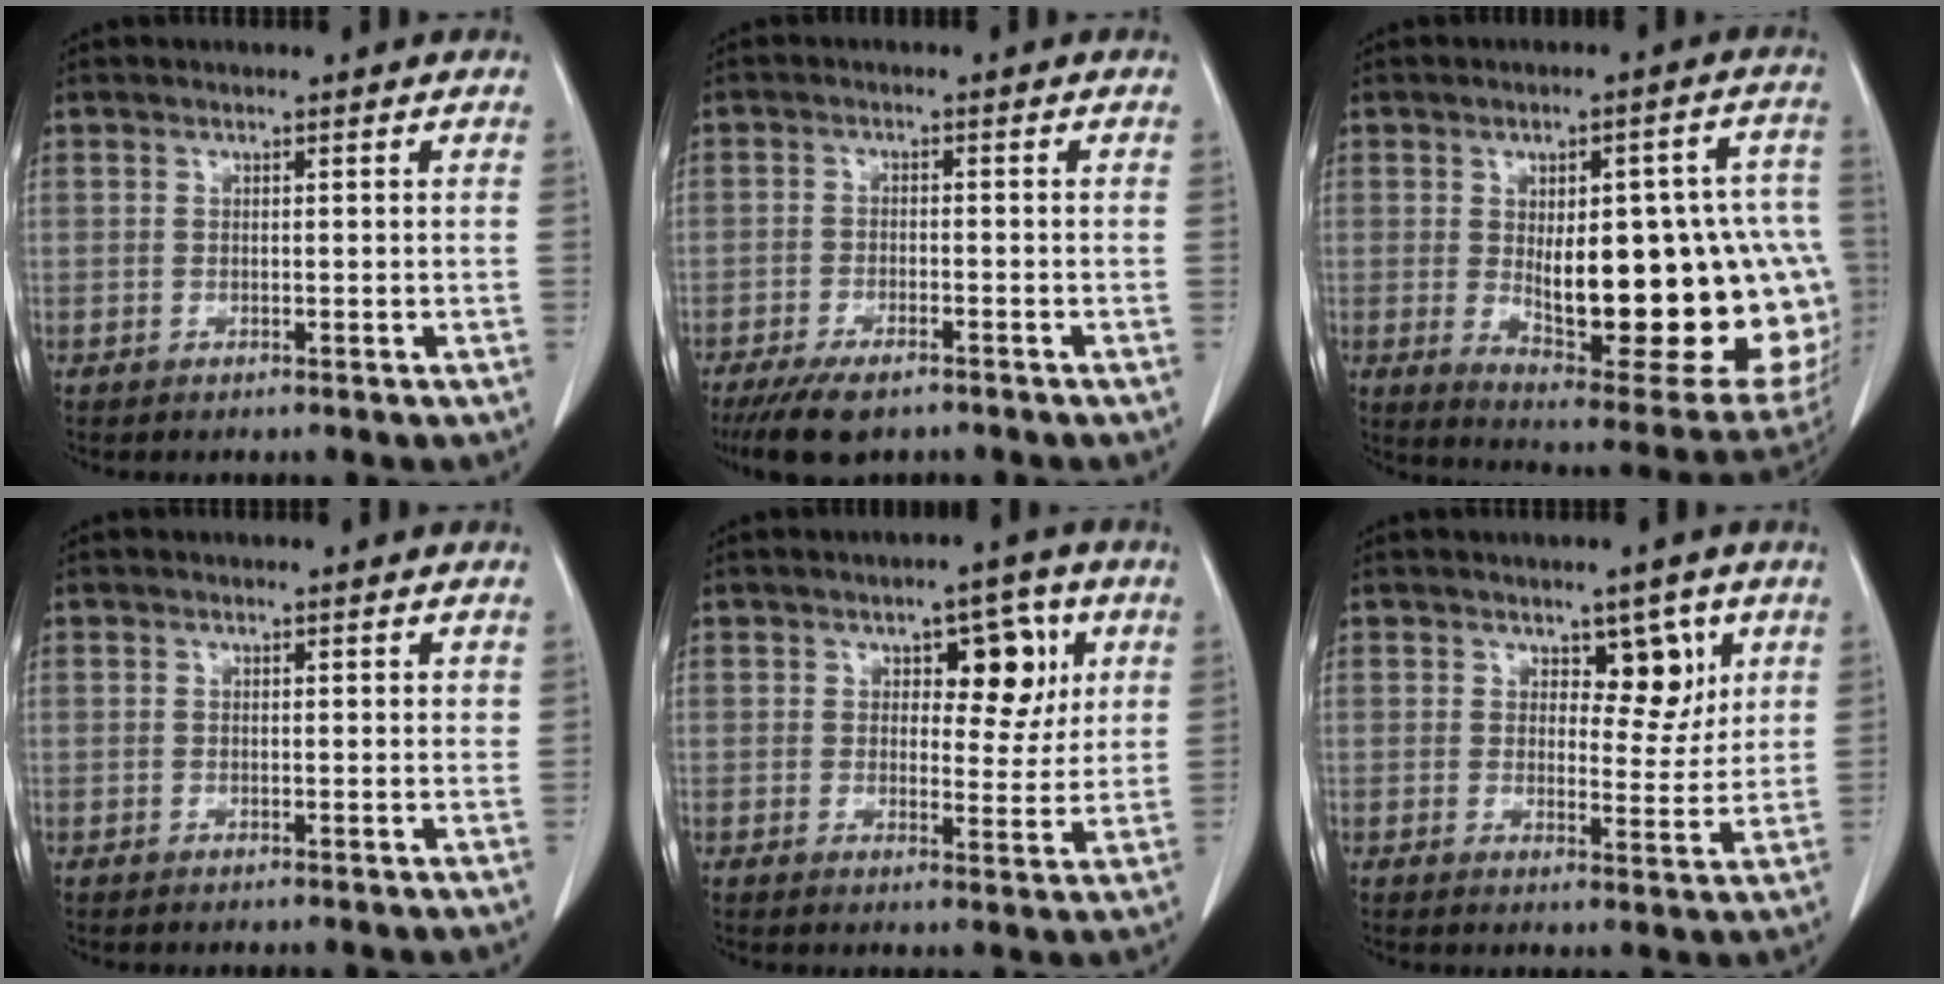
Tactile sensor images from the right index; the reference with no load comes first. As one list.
[{"total": 7.1, "force": [-5.3, 2.3, 4.1], "torque": [-0.067, -0.010, -0.089]}, {"total": 27.3, "force": [-2.3, 9.0, 25.6], "torque": [-0.265, 0.016, 0.000]}, {"total": 0.6, "force": [0.4, 0.3, 0.4], "torque": [0.000, 0.000, 0.002]}, {"total": 7.3, "force": [2.7, 3.6, 5.7], "torque": [-0.063, 0.013, 0.036]}, {"total": 5.4, "force": [2.8, 2.8, 3.7], "torque": [-0.037, -0.002, 0.039]}]